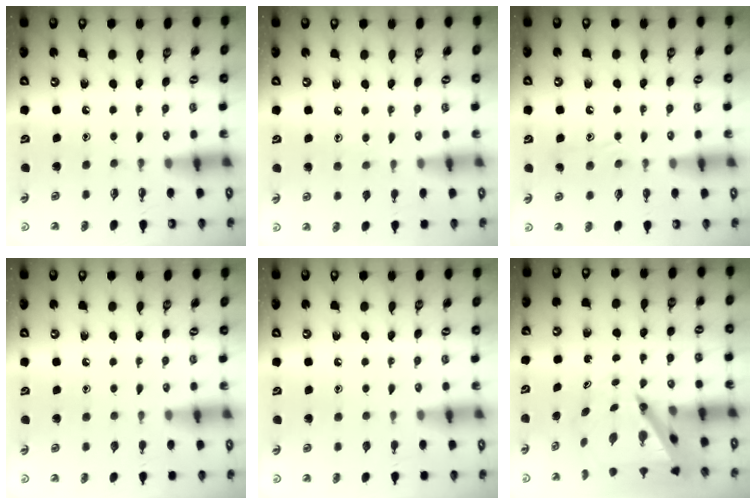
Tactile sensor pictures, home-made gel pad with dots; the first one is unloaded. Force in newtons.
{"total": 6.0, "press": 6.0, "slide": 0.5}
{"total": 7.7, "press": 7.6, "slide": 0.6}
{"total": 0.0}
{"total": 0.0}
{"total": 7.2, "press": 7.1, "slide": 0.7}